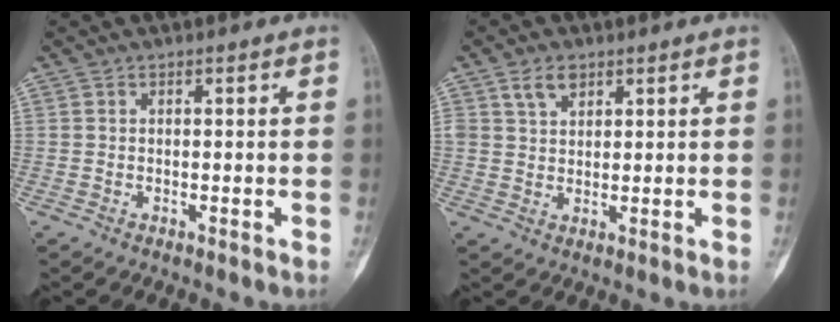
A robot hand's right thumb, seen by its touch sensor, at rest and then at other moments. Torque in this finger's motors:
{"motor_torque": [-0.10, 0.12, 0.32, 0.33, 0.01]}